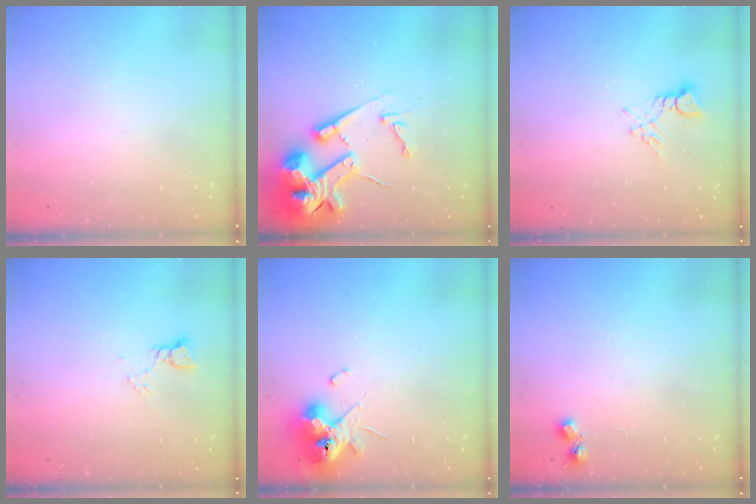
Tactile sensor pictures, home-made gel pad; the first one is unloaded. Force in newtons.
{"total": 18.1, "press": 17.9, "slide": 2.7}
{"total": 3.6, "press": 3.6, "slide": 0.5}
{"total": 2.5, "press": 2.5, "slide": 0.3}
{"total": 11.4, "press": 11.4, "slide": 1.1}
{"total": 5.1, "press": 5.0, "slide": 0.6}